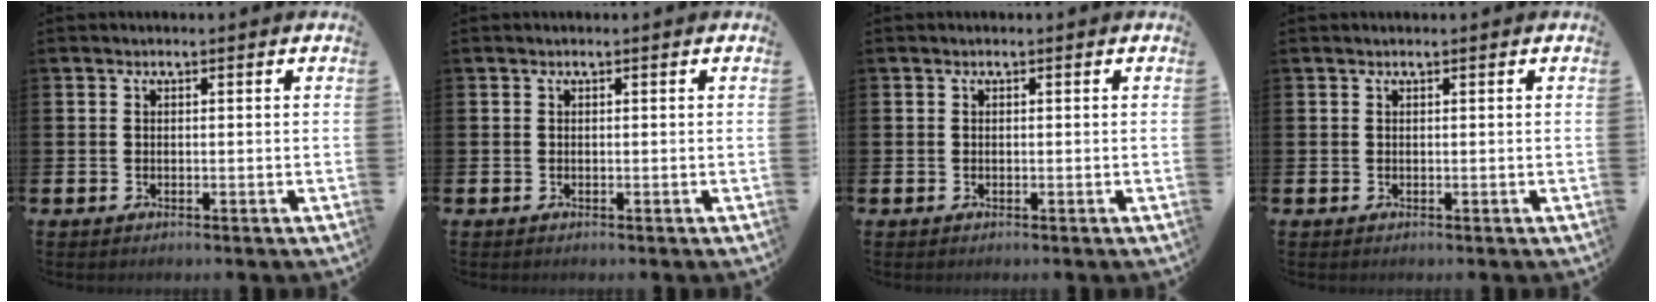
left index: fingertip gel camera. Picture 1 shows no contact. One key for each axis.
{"total": 0.0}
{"total": 0.0}
{"total": 0.0}